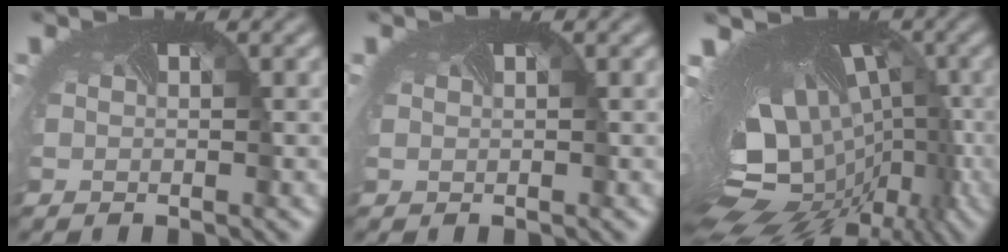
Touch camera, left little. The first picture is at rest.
{"total": 0.0}
{"total": 16.6, "force": [-3.3, 9.5, 13.2], "torque": [-0.190, -0.002, -0.018]}